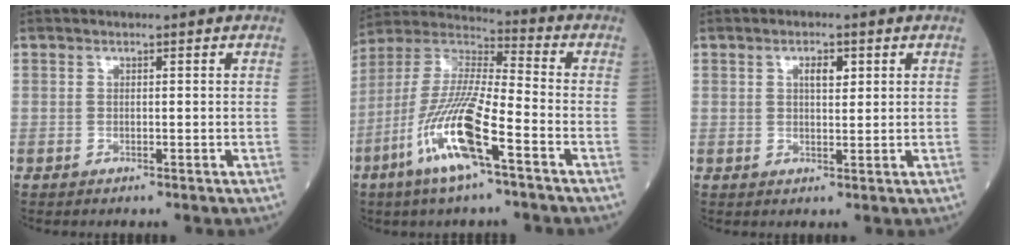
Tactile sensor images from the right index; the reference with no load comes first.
{"total": 14.9, "force": [-6.7, 1.7, 13.2], "torque": [-0.273, -0.014, -0.132]}
{"total": 2.7, "force": [1.1, 1.1, 2.2], "torque": [-0.037, 0.001, 0.018]}